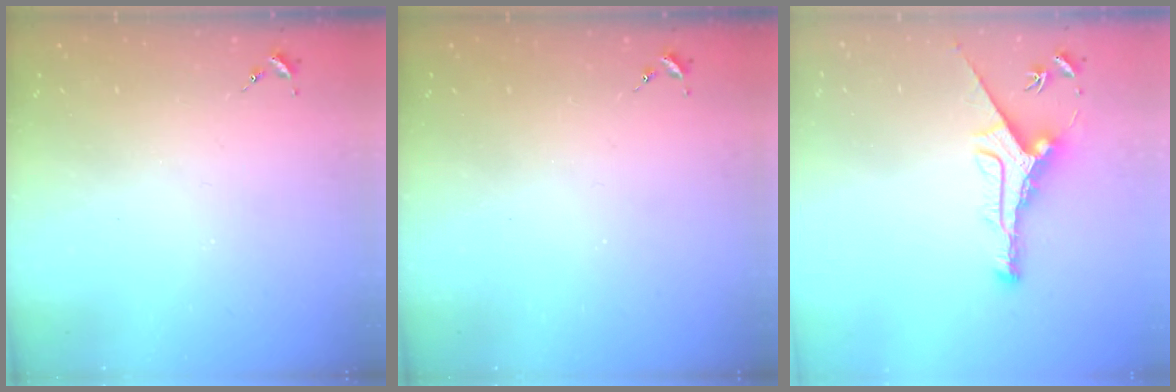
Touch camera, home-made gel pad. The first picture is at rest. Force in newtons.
{"total": 0.0}
{"total": 10.1, "press": 10.0, "slide": 0.4}